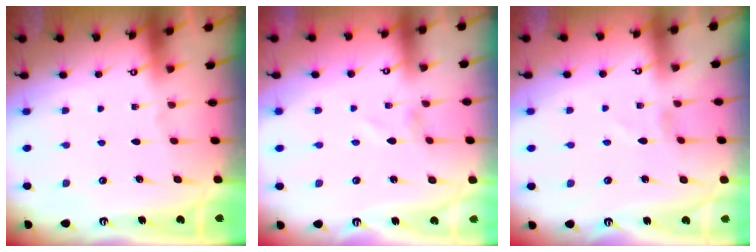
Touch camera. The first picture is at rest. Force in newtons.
{"total": 1.4, "press": 1.4, "slide": 0.1}
{"total": 0.8, "press": 0.8, "slide": 0.1}